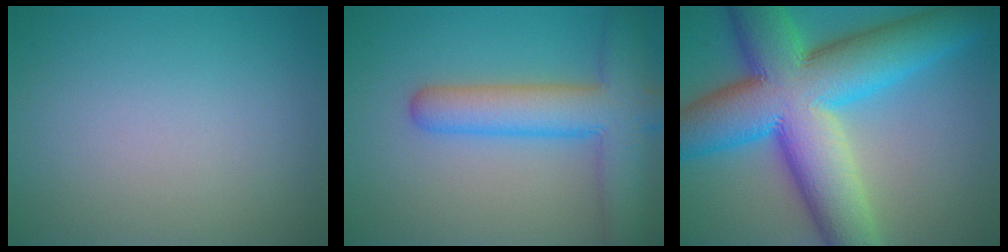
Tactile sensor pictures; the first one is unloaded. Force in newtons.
{"total": 7.4, "press": 7.4, "slide": 0.4}
{"total": 15.9, "press": 15.9, "slide": 0.5}